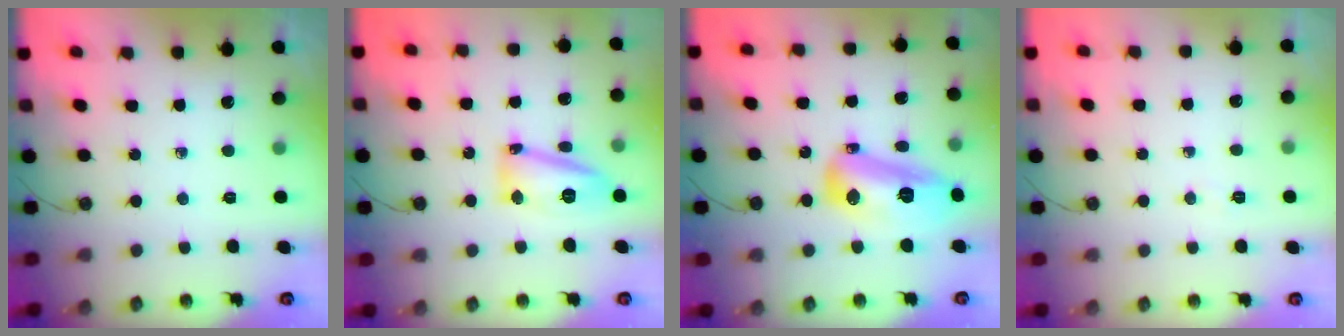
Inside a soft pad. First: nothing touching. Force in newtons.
{"total": 17.7, "press": 14.4, "slide": 10.2}
{"total": 15.2, "press": 15.1, "slide": 2.0}
{"total": 3.1, "press": 3.0, "slide": 0.7}